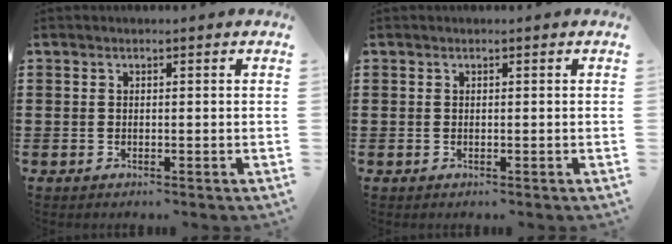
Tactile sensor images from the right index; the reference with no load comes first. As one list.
[{"total": 0.0}]